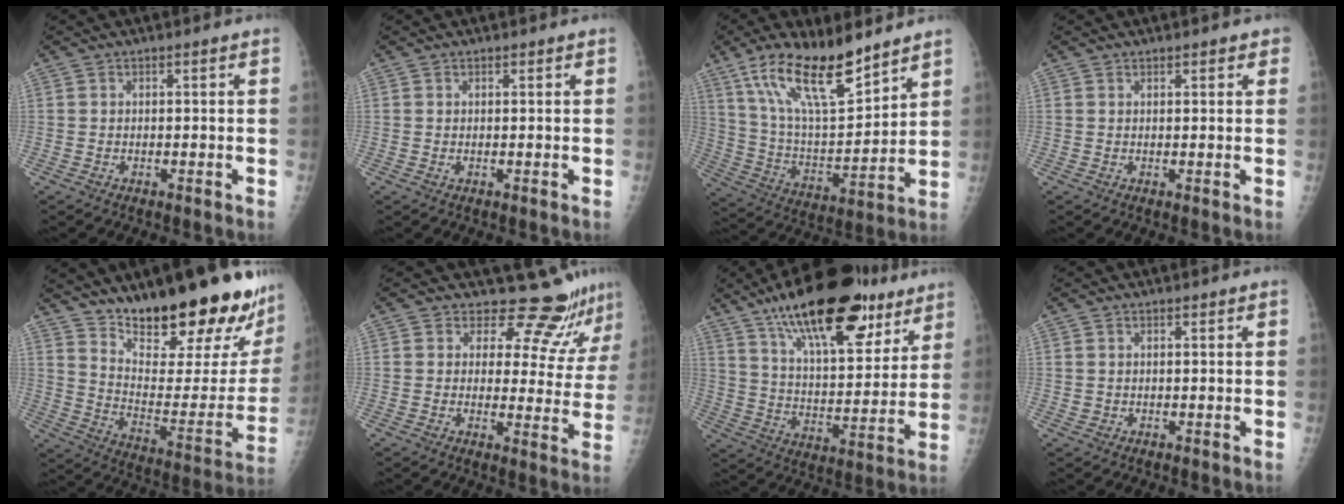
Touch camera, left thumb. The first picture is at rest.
{"total": 0.5, "force": [0.3, 0.3, 0.3], "torque": [-0.004, -0.002, 0.004]}
{"total": 19.5, "force": [13.3, 6.2, 12.9], "torque": [-0.202, -0.065, 0.249]}
{"total": 1.8, "force": [1.2, 0.9, 0.9], "torque": [0.005, -0.003, 0.010]}
{"total": 28.7, "force": [21.4, 8.7, 17.1], "torque": [-0.224, -0.117, 0.313]}
{"total": 12.5, "force": [11.7, 3.9, 2.2], "torque": [0.016, -0.090, 0.127]}
{"total": 26.2, "force": [16.4, 10.4, 17.6], "torque": [-0.248, -0.040, 0.263]}
{"total": 0.9, "force": [0.4, 0.8, 0.2], "torque": [0.004, -0.001, 0.005]}